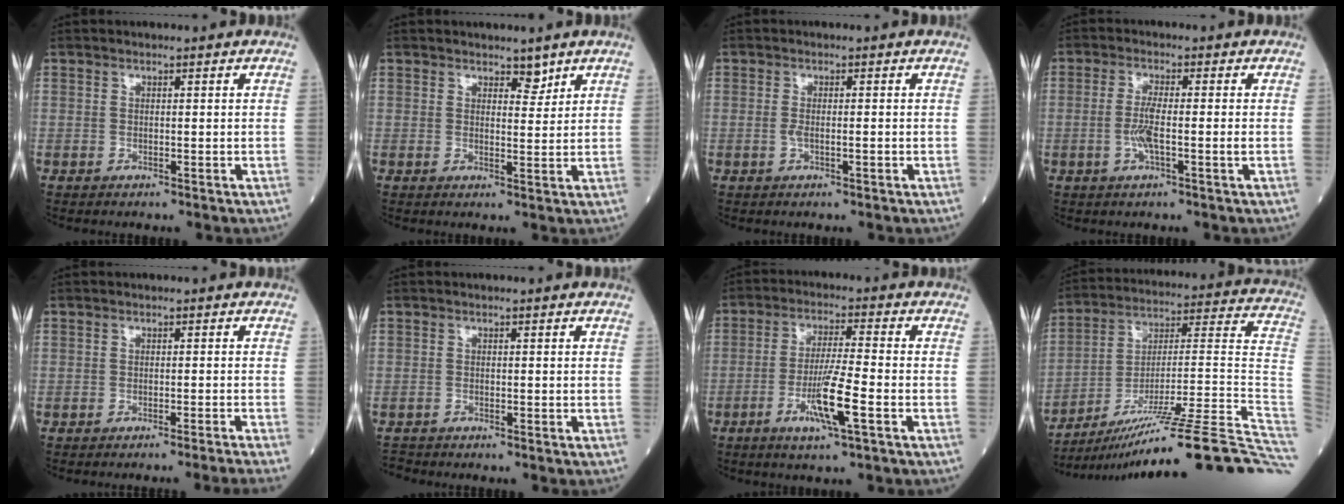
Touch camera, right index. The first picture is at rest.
{"total": 2.2, "force": [1.8, 1.0, 0.8], "torque": [-0.006, -0.005, 0.026]}
{"total": 1.7, "force": [-0.5, 0.5, 1.6], "torque": [-0.036, 0.001, -0.007]}
{"total": 4.1, "force": [-1.0, 0.1, 4.0], "torque": [-0.085, -0.001, -0.021]}
{"total": 5.2, "force": [-4.4, -2.2, 1.7], "torque": [-0.004, -0.006, -0.054]}
{"total": 1.6, "force": [-1.4, 0.4, -0.5], "torque": [0.004, -0.005, -0.028]}
{"total": 8.1, "force": [-3.3, -0.2, 7.4], "torque": [-0.142, -0.012, -0.062]}
{"total": 30.0, "force": [-21.9, -0.3, 20.6], "torque": [-0.192, 0.003, -0.331]}